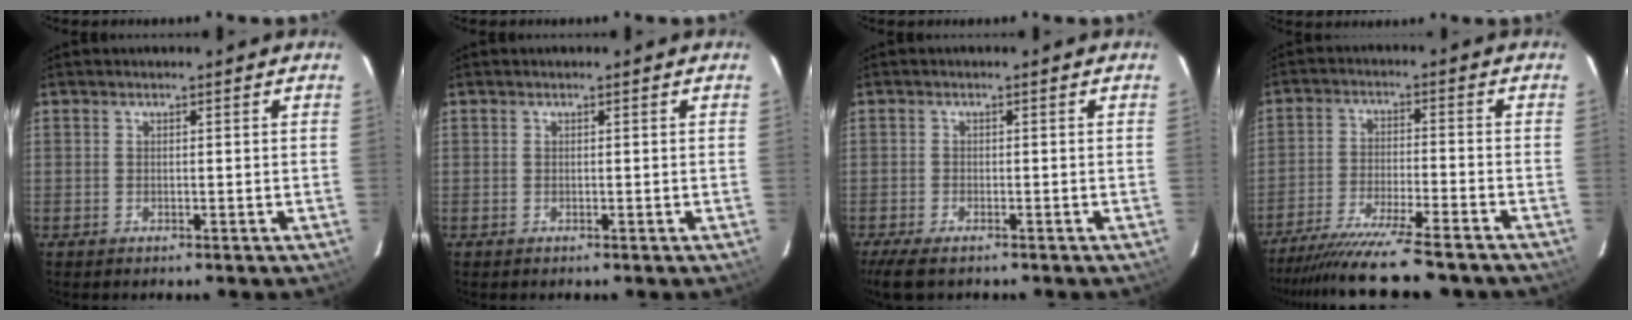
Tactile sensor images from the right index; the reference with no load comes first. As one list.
[{"total": 0.0}, {"total": 5.3, "force": [-4.0, 1.6, 3.1], "torque": [-0.073, -0.022, -0.074]}, {"total": 16.0, "force": [-14.3, 0.5, 7.3], "torque": [-0.155, -0.029, -0.233]}]